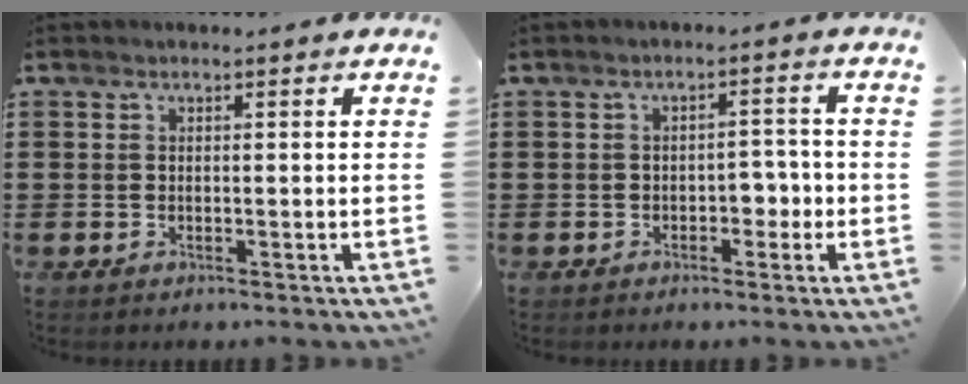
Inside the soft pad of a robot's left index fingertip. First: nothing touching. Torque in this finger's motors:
{"motor_torque": [0.00, 0.05, 0.16, 0.02]}